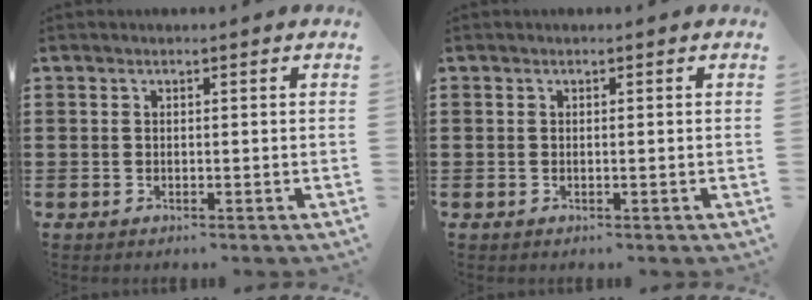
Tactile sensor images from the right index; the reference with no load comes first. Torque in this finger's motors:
{"motor_torque": [0.01, 0.01, 0.00, 0.00]}